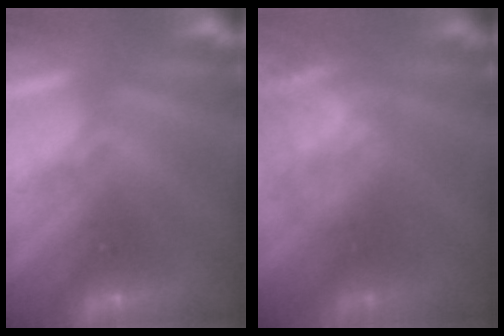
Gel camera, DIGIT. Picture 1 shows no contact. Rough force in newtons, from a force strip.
{"total": 8.9}